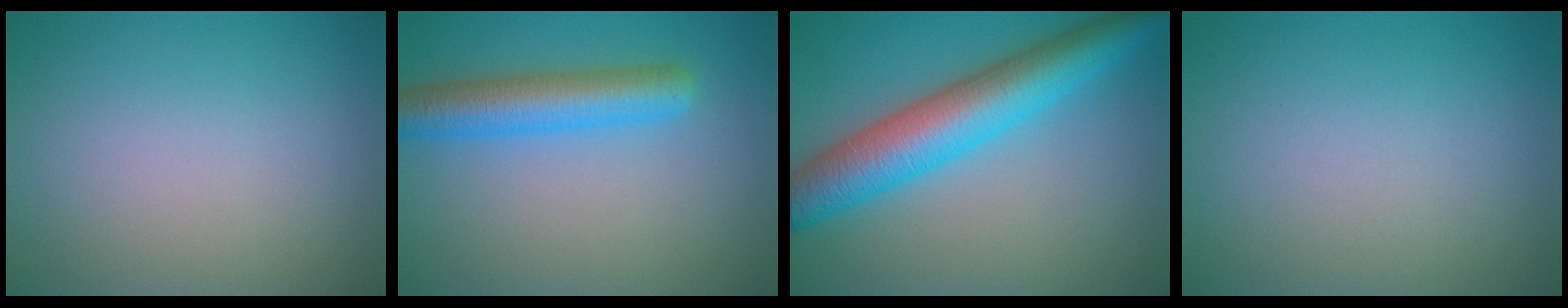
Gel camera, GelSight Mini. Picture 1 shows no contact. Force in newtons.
{"total": 5.1, "press": 5.1, "slide": 0.1}
{"total": 8.4, "press": 8.4, "slide": 0.2}
{"total": 0.0}